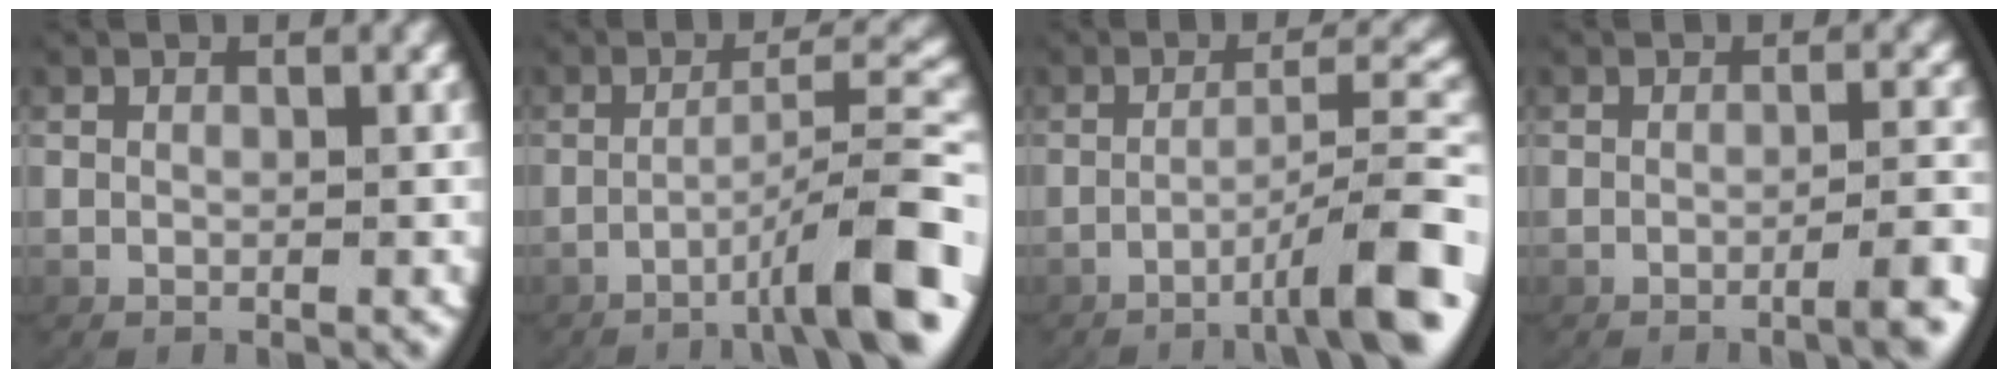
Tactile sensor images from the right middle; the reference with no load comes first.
{"total": 6.7, "force": [-3.0, 0.6, 5.9], "torque": [-0.085, 0.016, -0.048]}
{"total": 6.1, "force": [-2.8, 0.5, 5.3], "torque": [-0.077, 0.012, -0.043]}
{"total": 2.7, "force": [-1.4, 0.0, 2.3], "torque": [-0.032, 0.005, -0.025]}